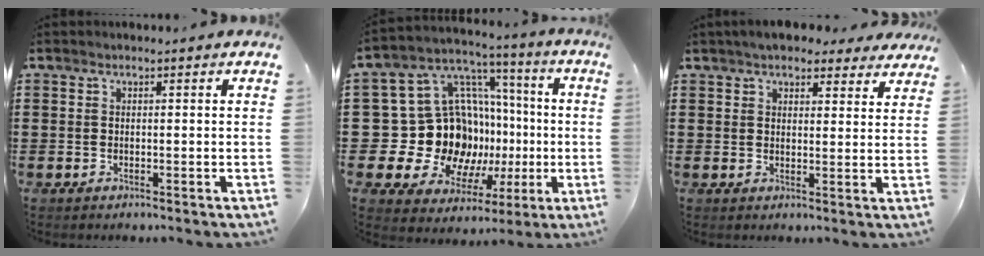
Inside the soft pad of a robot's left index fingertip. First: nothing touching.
{"total": 14.3, "force": [-1.9, 13.0, 5.5], "torque": [-0.149, -0.013, -0.015]}
{"total": 4.5, "force": [4.0, 1.4, 1.4], "torque": [-0.039, -0.002, 0.075]}